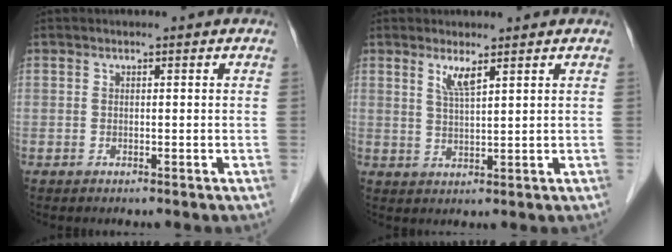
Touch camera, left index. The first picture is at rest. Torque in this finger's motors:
{"motor_torque": [0.30, 0.04, 0.15, 0.07]}